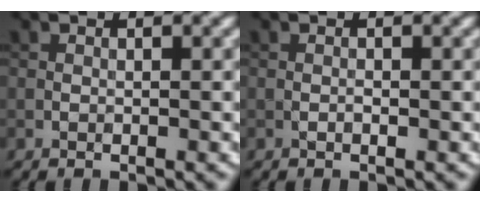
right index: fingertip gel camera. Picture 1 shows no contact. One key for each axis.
{"total": 0.0}